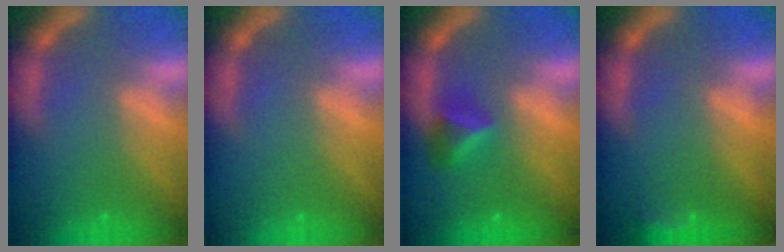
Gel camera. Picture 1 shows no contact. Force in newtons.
{"total": 0.0}
{"total": 2.9}
{"total": 2.4}